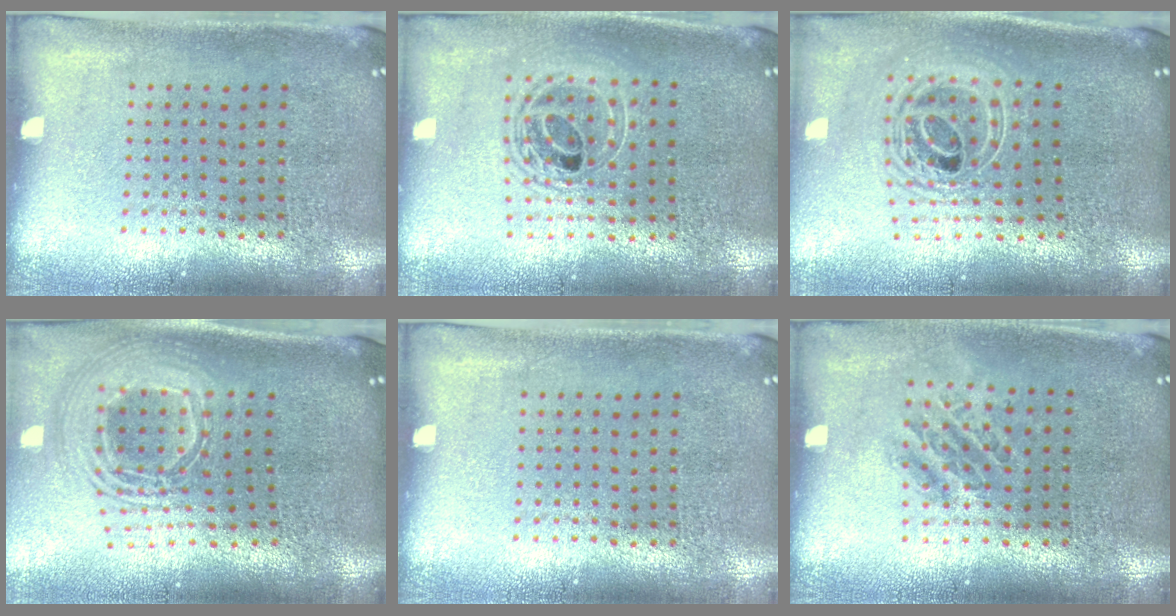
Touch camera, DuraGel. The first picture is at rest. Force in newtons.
{"total": 1.6, "press": 1.4, "slide": 0.9}
{"total": 2.3, "press": 1.8, "slide": 1.5}
{"total": 2.5, "press": 1.8, "slide": 1.7}
{"total": 0.0}
{"total": 1.1, "press": 0.9, "slide": 0.5}